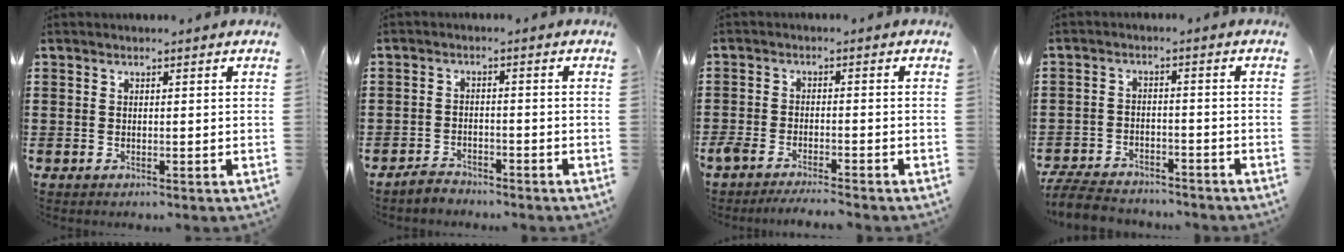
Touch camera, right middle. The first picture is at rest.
{"total": 2.4, "force": [-2.3, 0.4, 0.2], "torque": [-0.010, 0.003, -0.049]}
{"total": 3.2, "force": [-3.0, 0.2, 0.9], "torque": [-0.031, -0.004, -0.067]}
{"total": 5.7, "force": [-5.4, 1.2, 1.1], "torque": [-0.025, 0.007, -0.108]}